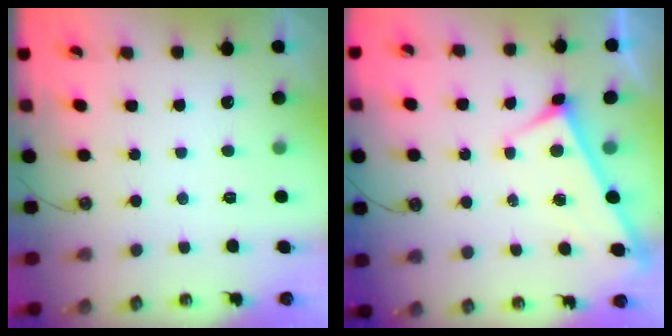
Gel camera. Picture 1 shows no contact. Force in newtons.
{"total": 3.8, "press": 3.7, "slide": 0.2}